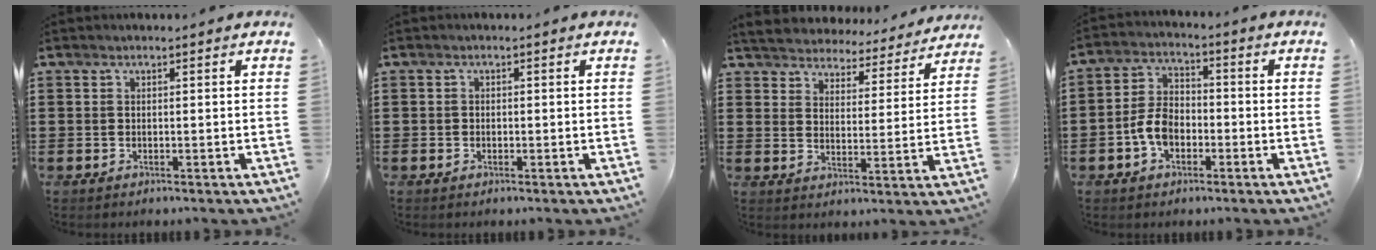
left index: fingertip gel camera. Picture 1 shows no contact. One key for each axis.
{"total": 0.5, "fx": -0.2, "fy": 0.5, "fz": 0.2, "tx": -0.005, "ty": 0.001, "tz": -0.004}
{"total": 4.7, "fx": 4.6, "fy": 0.1, "fz": -0.8, "tx": -0.016, "ty": -0.042, "tz": 0.077}
{"total": 5.9, "fx": -2.1, "fy": 3.8, "fz": 4.0, "tx": -0.100, "ty": 0.003, "tz": -0.046}